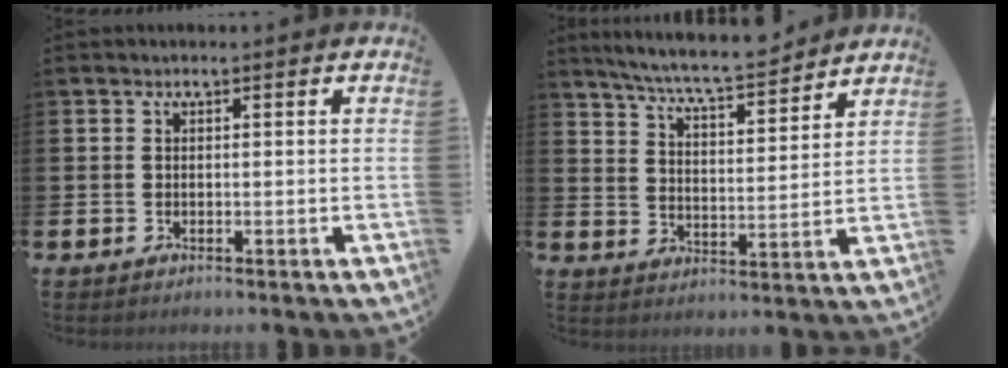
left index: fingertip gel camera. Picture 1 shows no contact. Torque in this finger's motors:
{"motor_torque": [1.01, -1.13, 0.63, 0.21]}